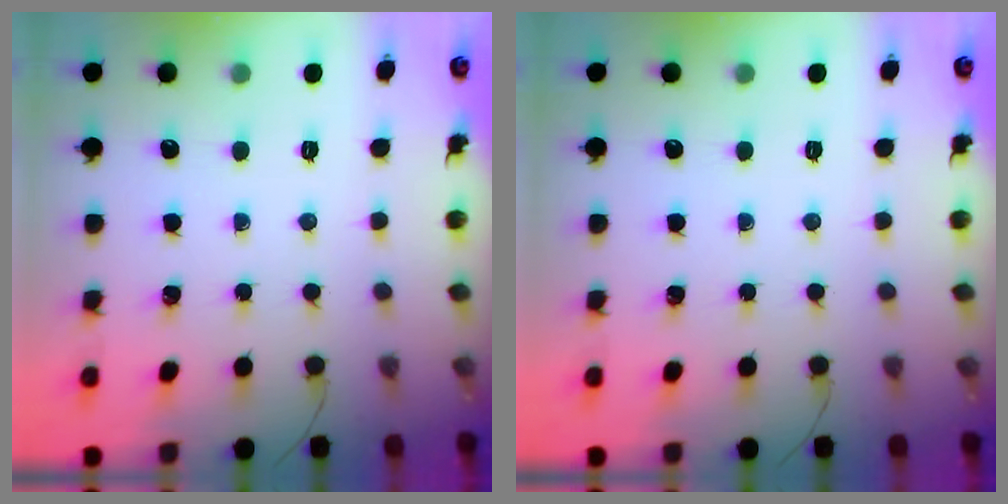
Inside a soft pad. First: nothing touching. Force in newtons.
{"total": 0.0}